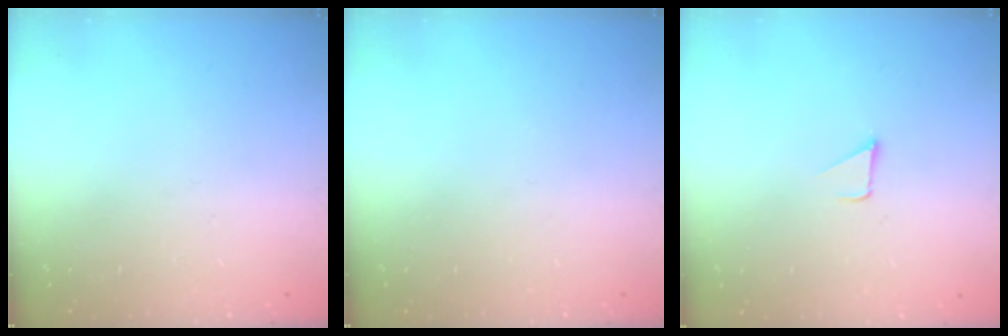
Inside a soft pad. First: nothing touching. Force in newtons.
{"total": 0.0}
{"total": 1.2, "press": 1.2, "slide": 0.1}